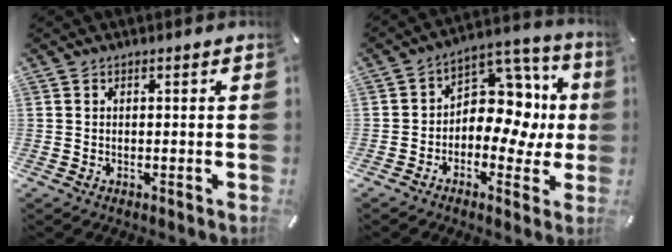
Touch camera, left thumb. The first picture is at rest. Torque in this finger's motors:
{"motor_torque": [0.03, 0.83, 0.82, -0.06, 0.23]}